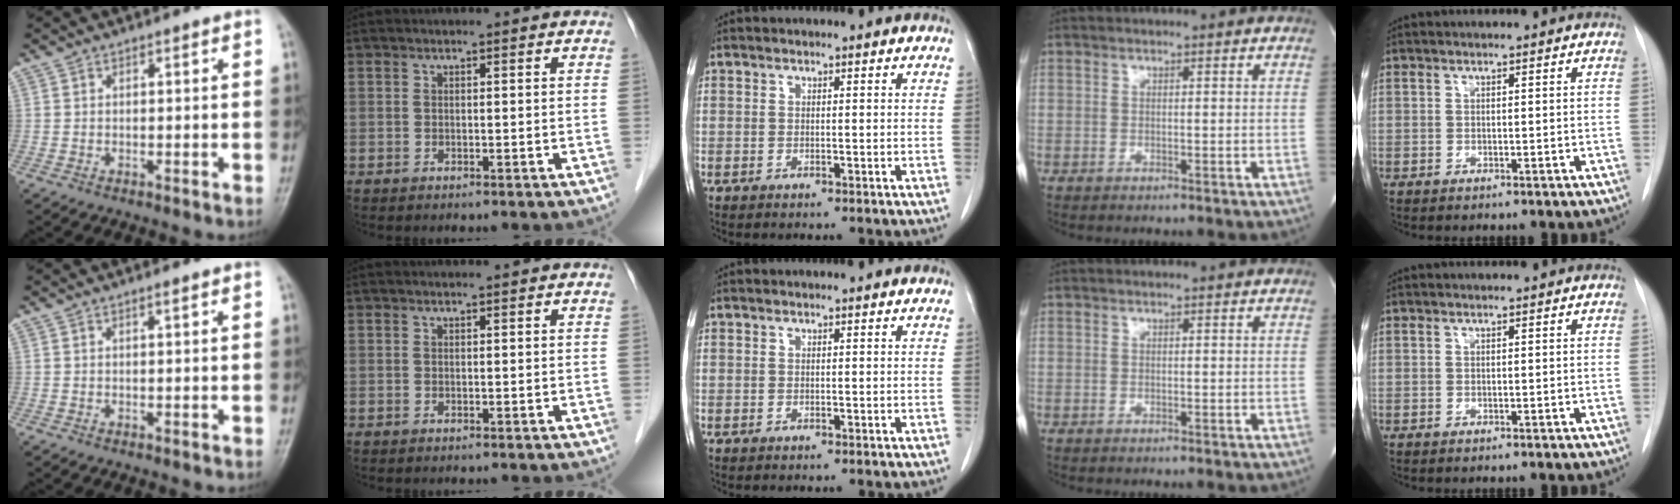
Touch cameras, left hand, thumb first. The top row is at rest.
{"thumb": {"total": 0.7, "force": [0.5, 0.0, 0.6], "torque": [-0.011, -0.001, 0.008]}, "index": {"total": 0.8, "force": [0.7, 0.0, 0.3], "torque": [-0.008, 0.005, 0.013]}}